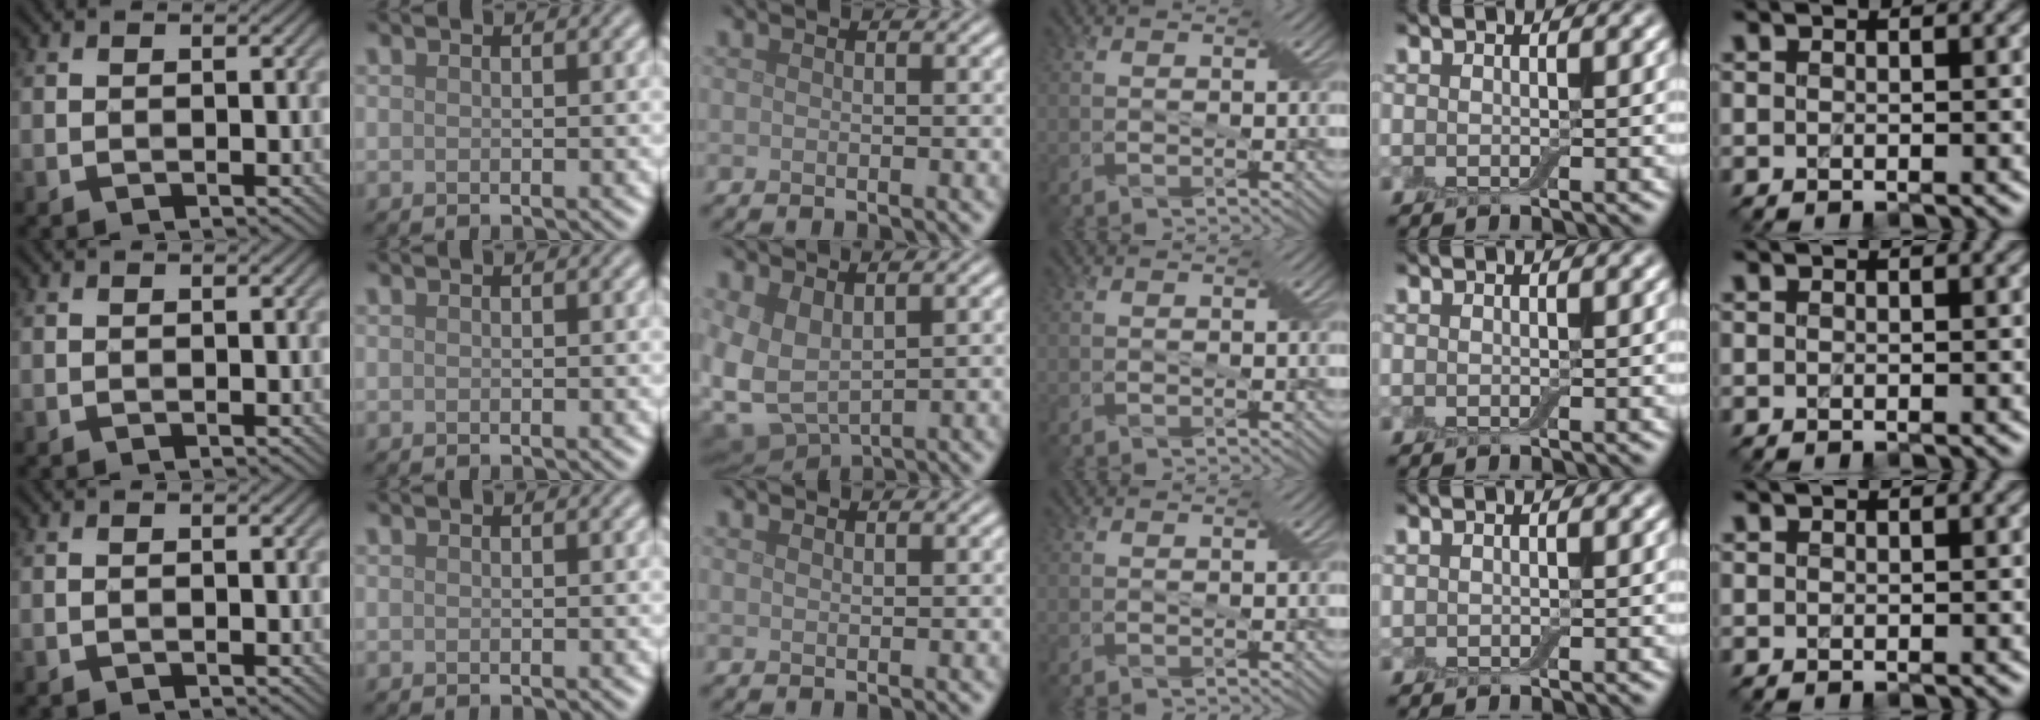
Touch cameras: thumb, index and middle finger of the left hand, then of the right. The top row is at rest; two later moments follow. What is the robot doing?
{"motion": "cut", "object": "aluminum foil"}